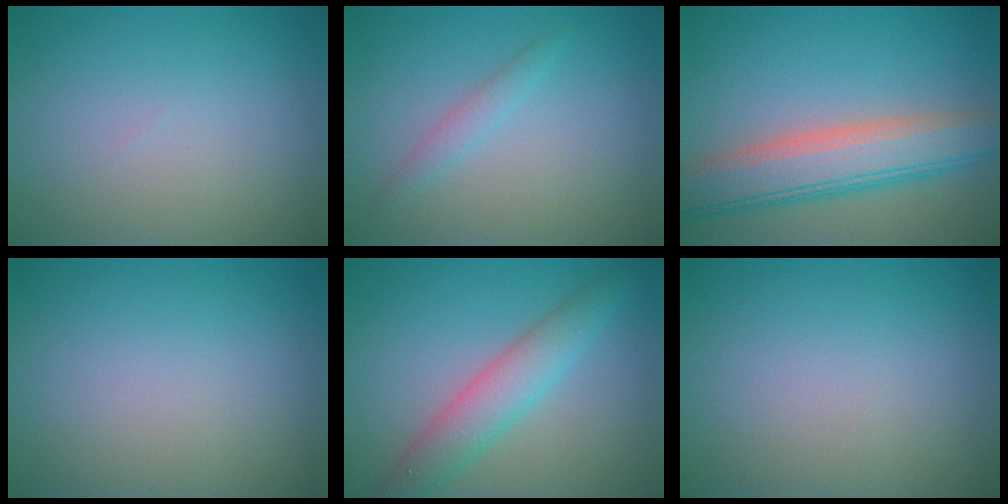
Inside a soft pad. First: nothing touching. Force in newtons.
{"total": 1.1, "press": 1.1, "slide": 0.1}
{"total": 6.9, "press": 6.9, "slide": 0.2}
{"total": 0.0}
{"total": 4.3, "press": 4.3, "slide": 0.1}
{"total": 0.0}